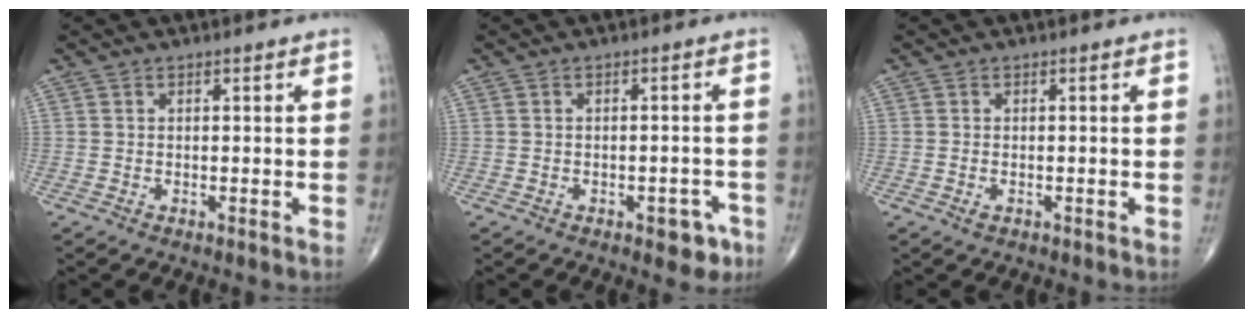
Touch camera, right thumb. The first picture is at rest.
{"total": 4.4, "force": [-2.4, 2.3, 2.9], "torque": [-0.013, 0.015, -0.027]}
{"total": 0.7, "force": [-0.3, 0.4, 0.5], "torque": [-0.010, -0.001, -0.005]}